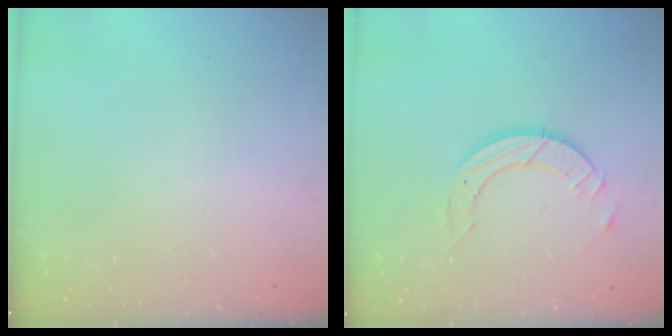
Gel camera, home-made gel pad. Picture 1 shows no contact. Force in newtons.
{"total": 9.0, "press": 9.0, "slide": 0.8}